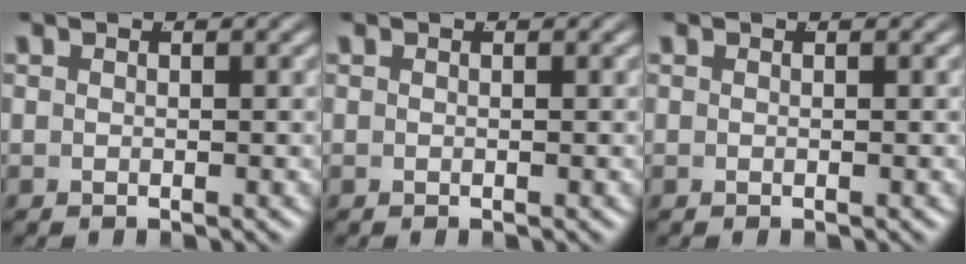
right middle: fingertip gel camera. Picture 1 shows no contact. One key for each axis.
{"total": 0.0}
{"total": 0.0}